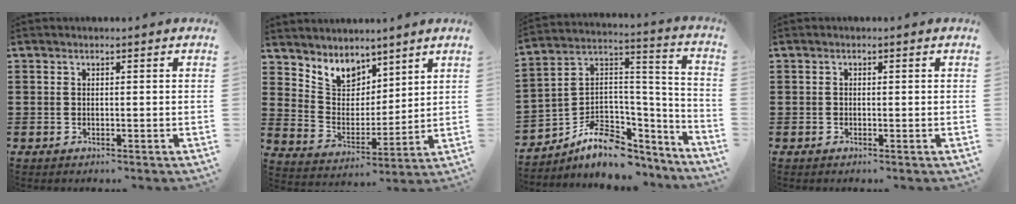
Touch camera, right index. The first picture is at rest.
{"total": 6.5, "force": [5.3, 3.7, 1.0], "torque": [-0.055, -0.026, 0.101]}
{"total": 8.9, "force": [-5.1, 6.0, 4.1], "torque": [-0.095, 0.001, -0.089]}
{"total": 0.0}